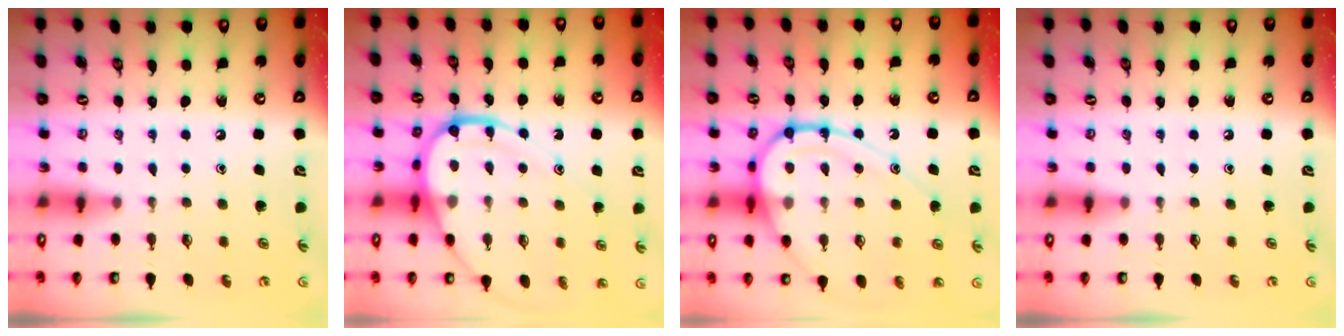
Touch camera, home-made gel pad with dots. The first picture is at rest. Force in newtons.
{"total": 13.7, "press": 13.6, "slide": 1.6}
{"total": 17.2, "press": 17.1, "slide": 1.7}
{"total": 0.0}